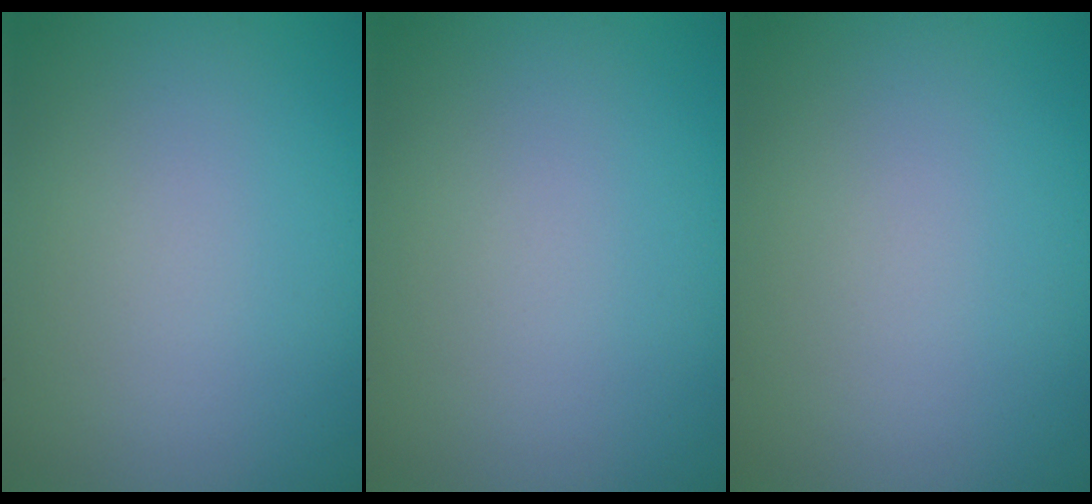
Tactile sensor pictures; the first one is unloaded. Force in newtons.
{"total": 0.0}
{"total": 0.0}